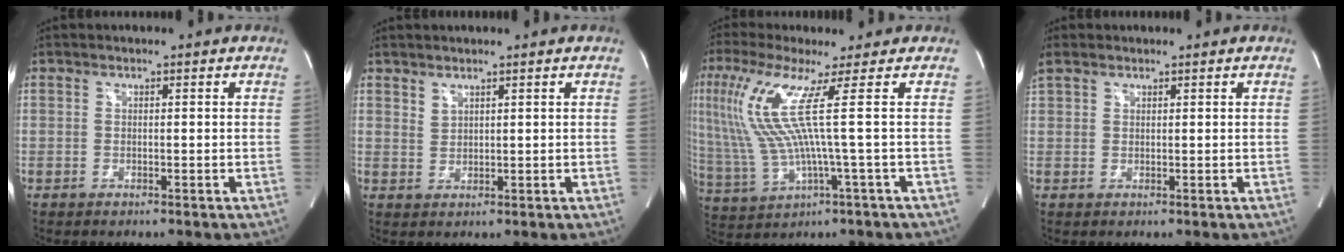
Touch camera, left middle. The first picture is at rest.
{"total": 1.3, "force": [1.2, 0.3, 0.4], "torque": [-0.004, -0.003, 0.027]}
{"total": 9.8, "force": [2.6, -2.1, 9.3], "torque": [-0.209, 0.006, 0.065]}
{"total": 1.7, "force": [1.7, 0.4, 0.2], "torque": [-0.015, 0.015, 0.040]}